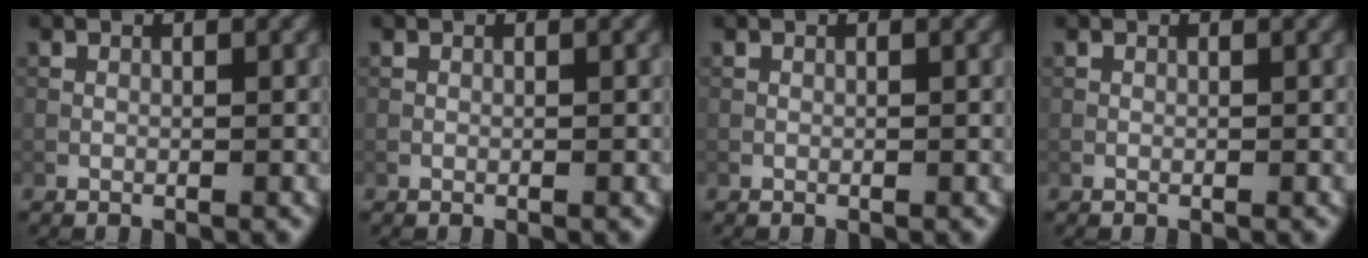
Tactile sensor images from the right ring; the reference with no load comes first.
{"total": 0.0}
{"total": 0.0}
{"total": 0.0}